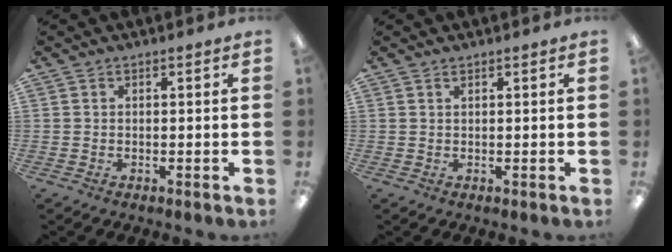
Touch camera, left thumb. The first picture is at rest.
{"total": 0.6, "force": [0.5, 0.2, 0.3], "torque": [-0.007, 0.001, 0.008]}